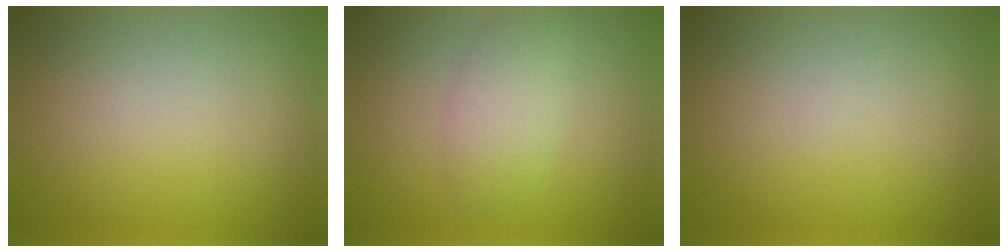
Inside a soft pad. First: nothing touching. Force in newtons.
{"total": 2.9, "press": 2.9, "slide": 0.1}
{"total": 0.0}